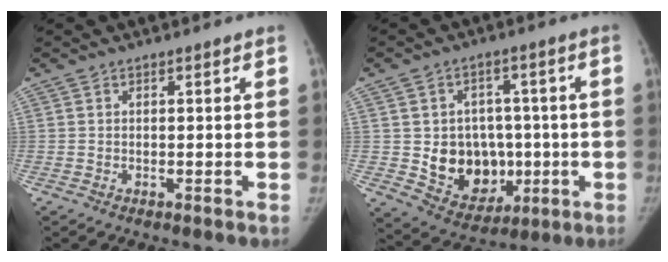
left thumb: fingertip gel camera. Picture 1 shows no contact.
{"total": 13.3, "force": [-1.4, 10.8, 7.5], "torque": [-0.062, 0.006, 0.000]}